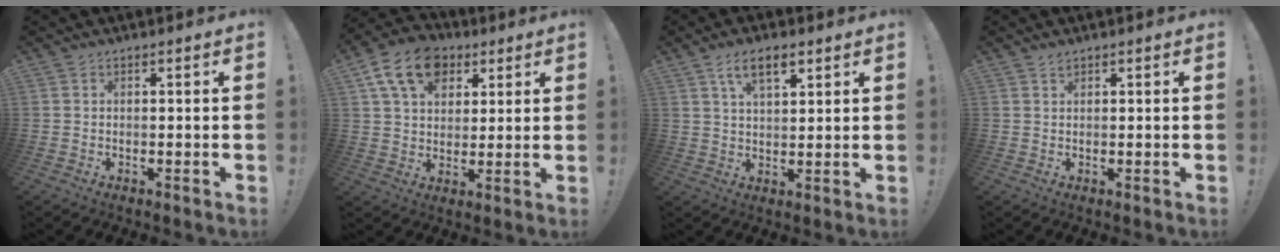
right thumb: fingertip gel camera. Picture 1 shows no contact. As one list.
[{"total": 15.1, "force": [7.0, 10.8, 8.0], "torque": [-0.123, -0.025, 0.132]}, {"total": 7.5, "force": [4.2, 3.3, 5.3], "torque": [-0.085, -0.008, 0.073]}, {"total": 1.9, "force": [1.4, 1.3, 0.1], "torque": [0.010, -0.005, 0.024]}]